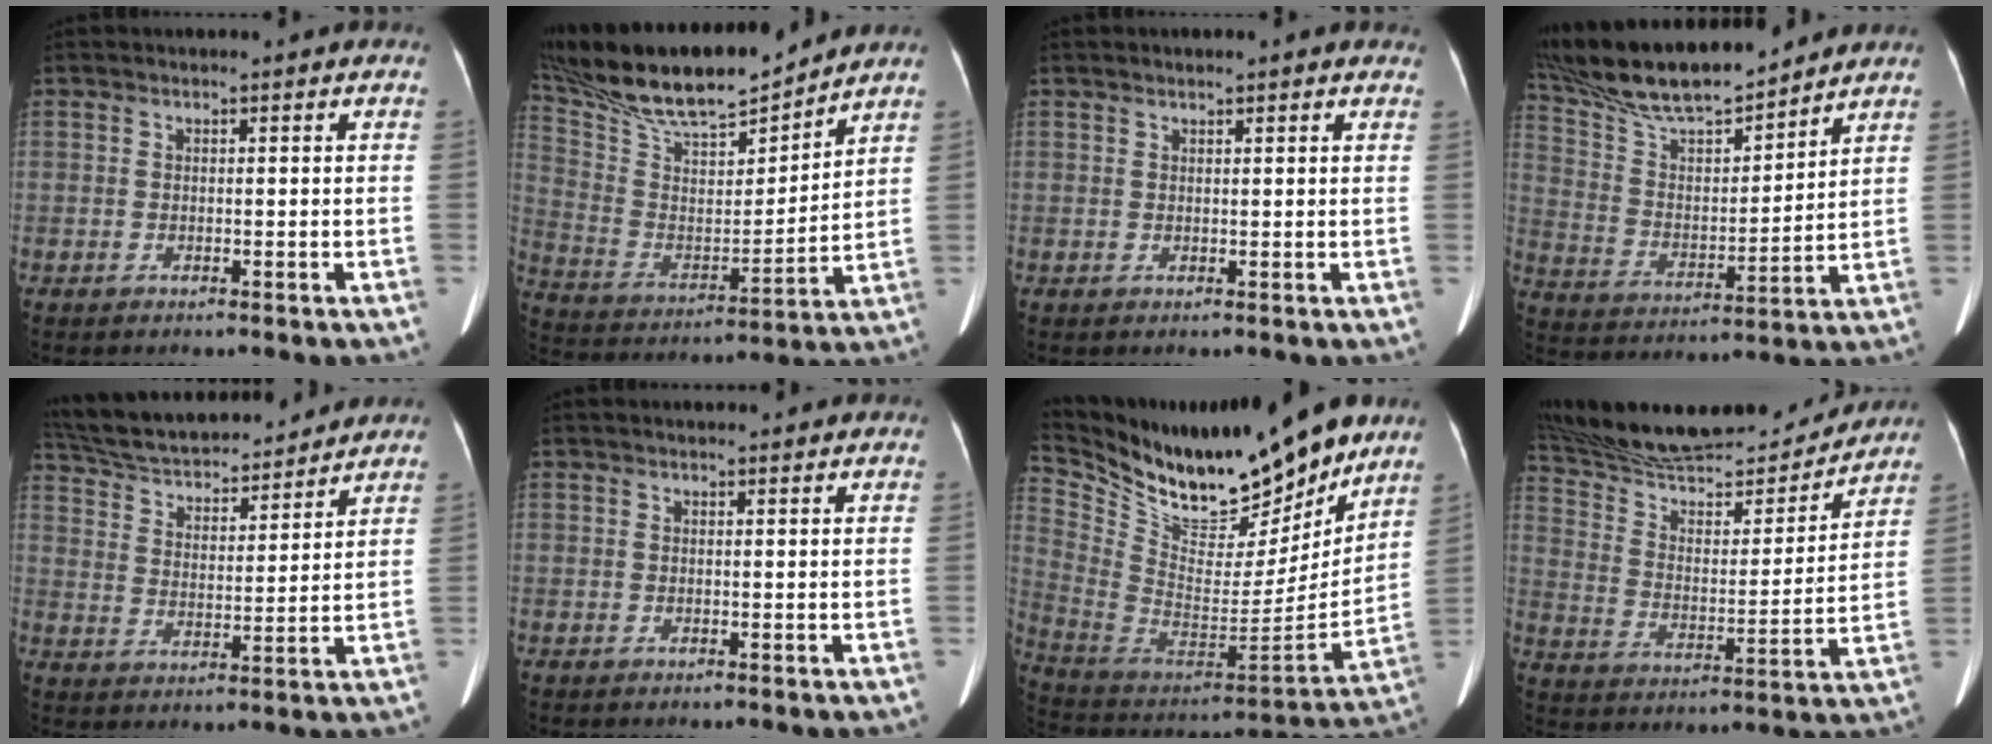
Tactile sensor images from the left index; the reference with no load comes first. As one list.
[{"total": 21.5, "force": [18.8, 3.7, 9.7], "torque": [-0.195, 0.011, 0.332]}, {"total": 2.5, "force": [1.9, 0.5, 1.5], "torque": [-0.019, 0.017, 0.024]}, {"total": 18.1, "force": [15.9, 2.8, 8.2], "torque": [-0.162, 0.018, 0.291]}, {"total": 20.1, "force": [18.2, 4.5, 7.1], "torque": [-0.141, 0.029, 0.287]}, {"total": 2.3, "force": [2.1, 0.3, 1.0], "torque": [-0.009, 0.022, 0.029]}, {"total": 26.2, "force": [21.3, 7.3, 13.2], "torque": [-0.252, -0.029, 0.344]}, {"total": 25.0, "force": [22.8, 4.7, 8.9], "torque": [-0.164, -0.008, 0.348]}]